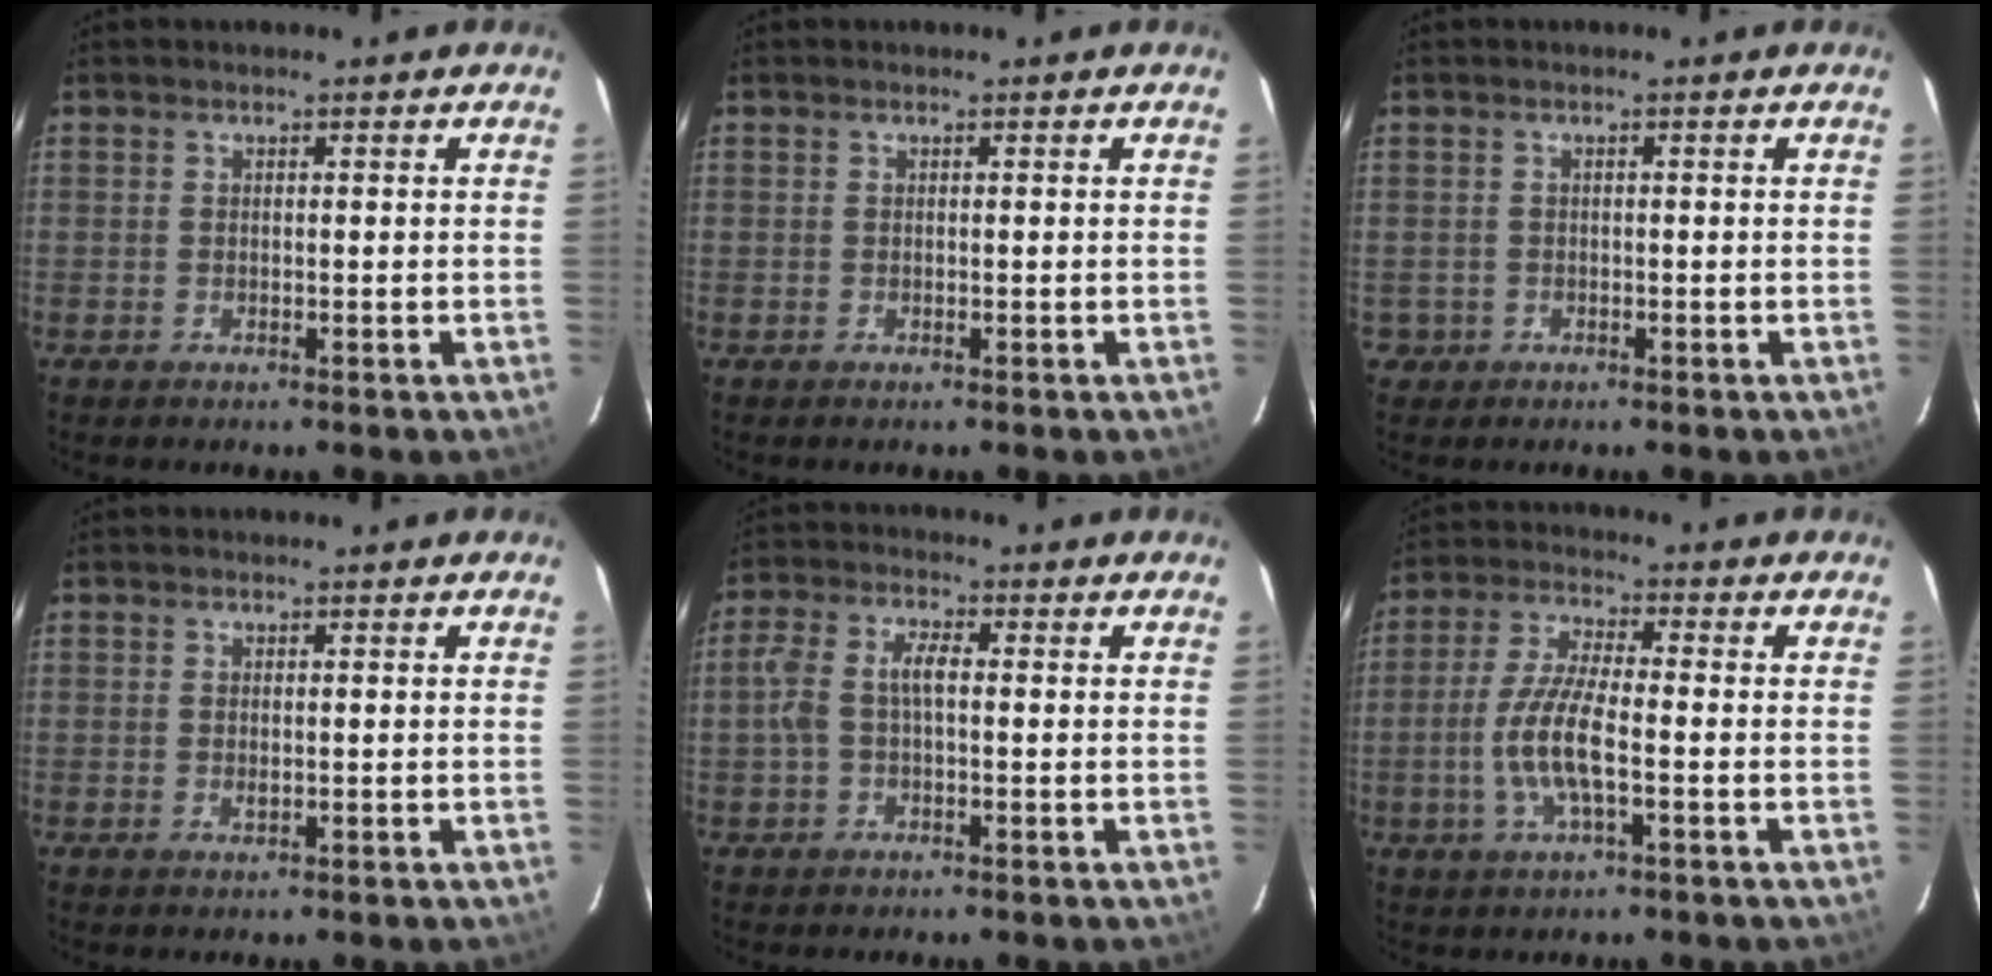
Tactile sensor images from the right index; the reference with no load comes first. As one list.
[{"total": 0.0}, {"total": 2.1, "force": [-0.6, 2.0, 0.1], "torque": [-0.004, 0.006, -0.005]}, {"total": 1.0, "force": [0.0, 0.4, 0.9], "torque": [-0.018, 0.000, 0.000]}, {"total": 5.2, "force": [-0.3, 2.2, 4.7], "torque": [-0.099, 0.012, -0.006]}, {"total": 9.3, "force": [-2.3, 2.1, 8.7], "torque": [-0.183, -0.001, -0.048]}]